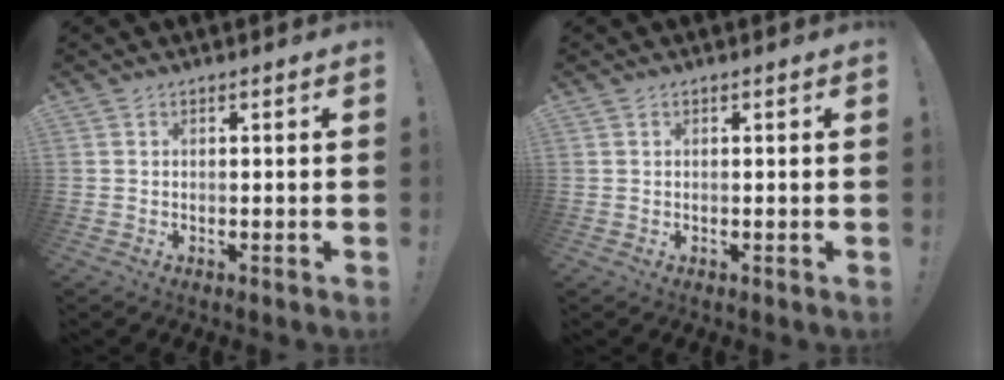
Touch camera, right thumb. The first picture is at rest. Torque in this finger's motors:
{"motor_torque": [0.55, -0.20, -0.13, -0.85, 0.16]}